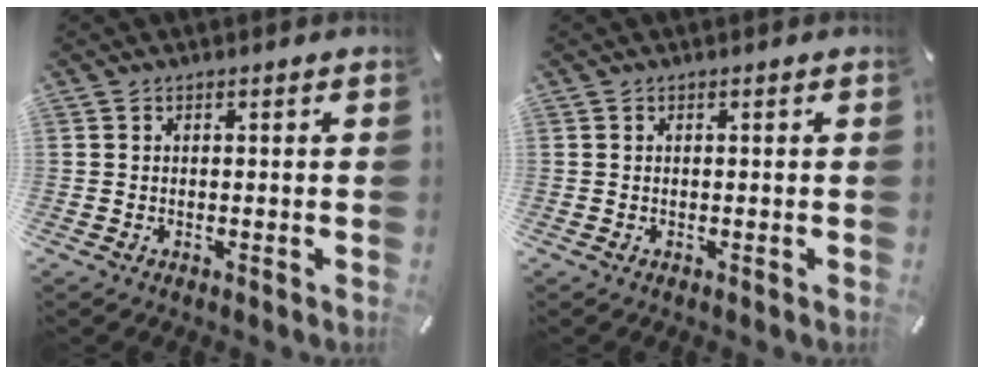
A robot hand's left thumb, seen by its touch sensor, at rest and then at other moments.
{"total": 0.0}